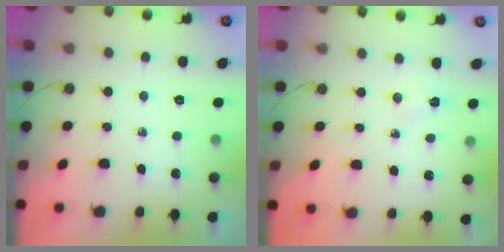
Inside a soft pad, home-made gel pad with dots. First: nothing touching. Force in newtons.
{"total": 2.7, "press": 1.1, "slide": 2.5}